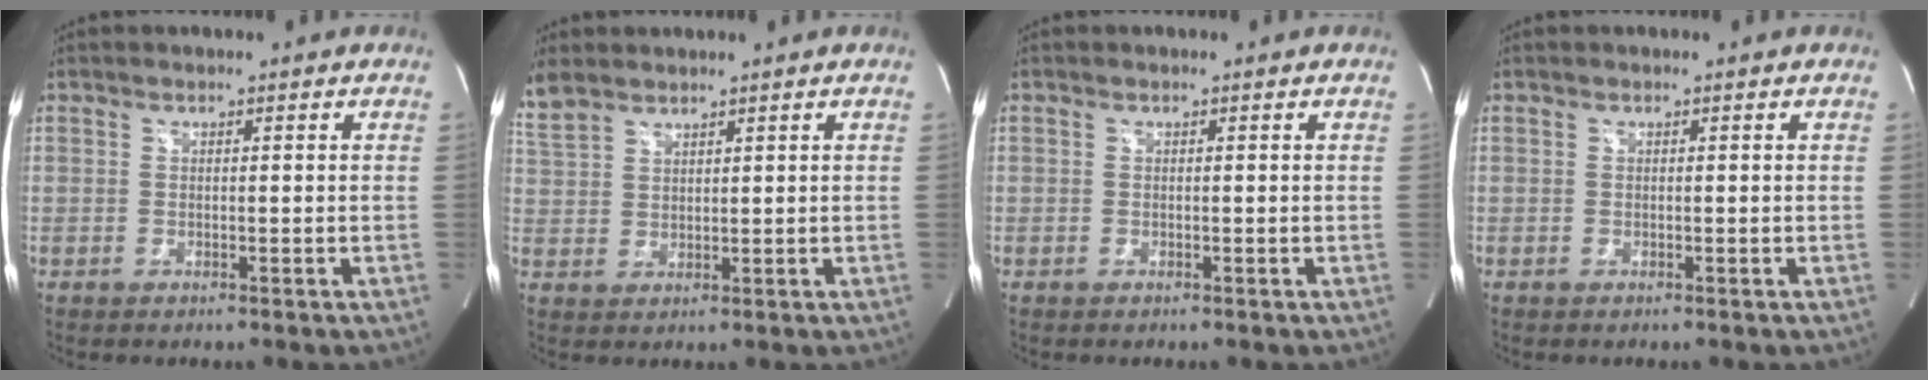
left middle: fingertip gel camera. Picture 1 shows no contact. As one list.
[{"total": 5.7, "force": [4.9, 2.1, 2.0], "torque": [-0.061, 0.013, 0.115]}, {"total": 0.0}, {"total": 0.0}]